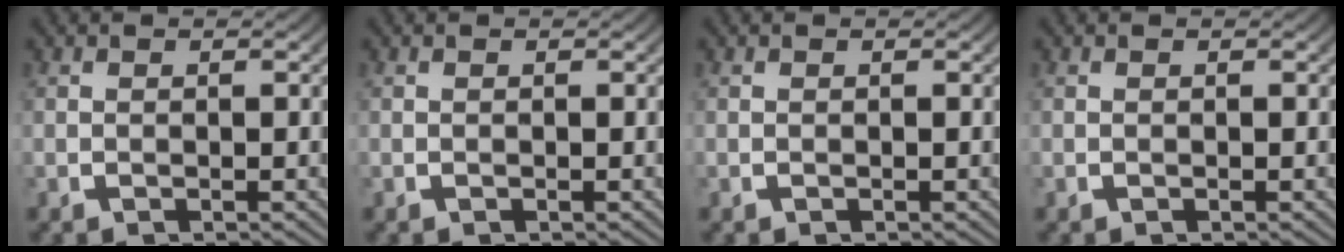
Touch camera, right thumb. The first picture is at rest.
{"total": 0.0}
{"total": 0.0}
{"total": 0.0}